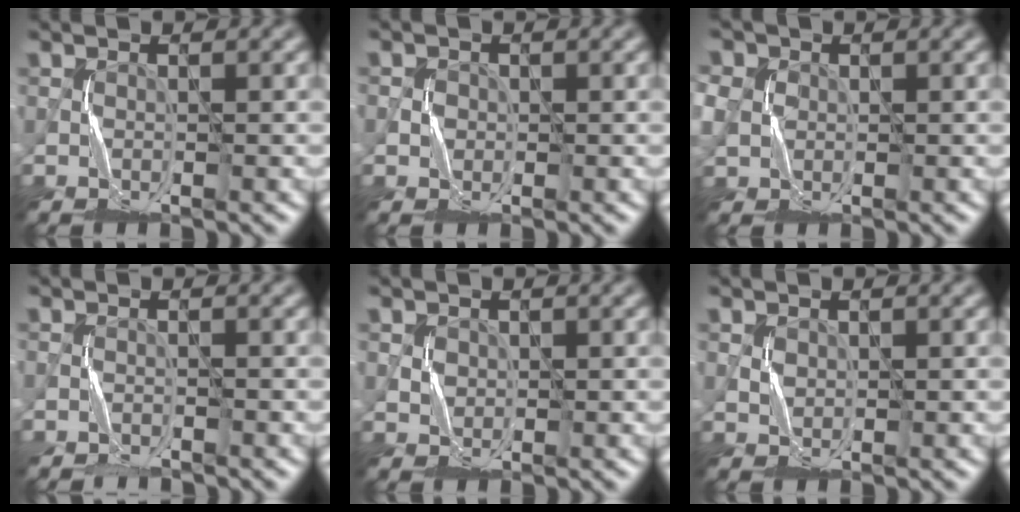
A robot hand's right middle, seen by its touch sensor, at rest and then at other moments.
{"total": 0.9, "force": [-0.2, 0.9, -0.3], "torque": [0.010, -0.003, -0.004]}
{"total": 2.9, "force": [0.2, 2.7, 1.1], "torque": [-0.042, 0.006, 0.001]}
{"total": 1.4, "force": [-1.4, 0.2, -0.1], "torque": [0.003, 0.000, -0.029]}
{"total": 1.0, "force": [0.4, 1.0, -0.1], "torque": [-0.002, -0.004, 0.013]}
{"total": 0.5, "force": [0.2, 0.5, -0.1], "torque": [0.000, -0.001, 0.007]}